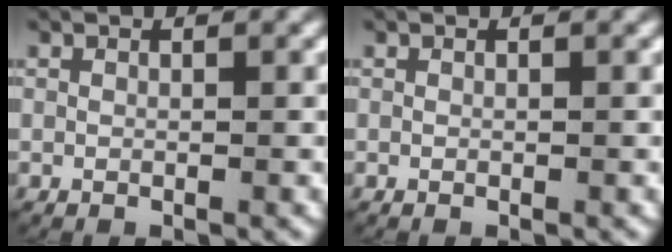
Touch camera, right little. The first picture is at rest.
{"total": 0.0}